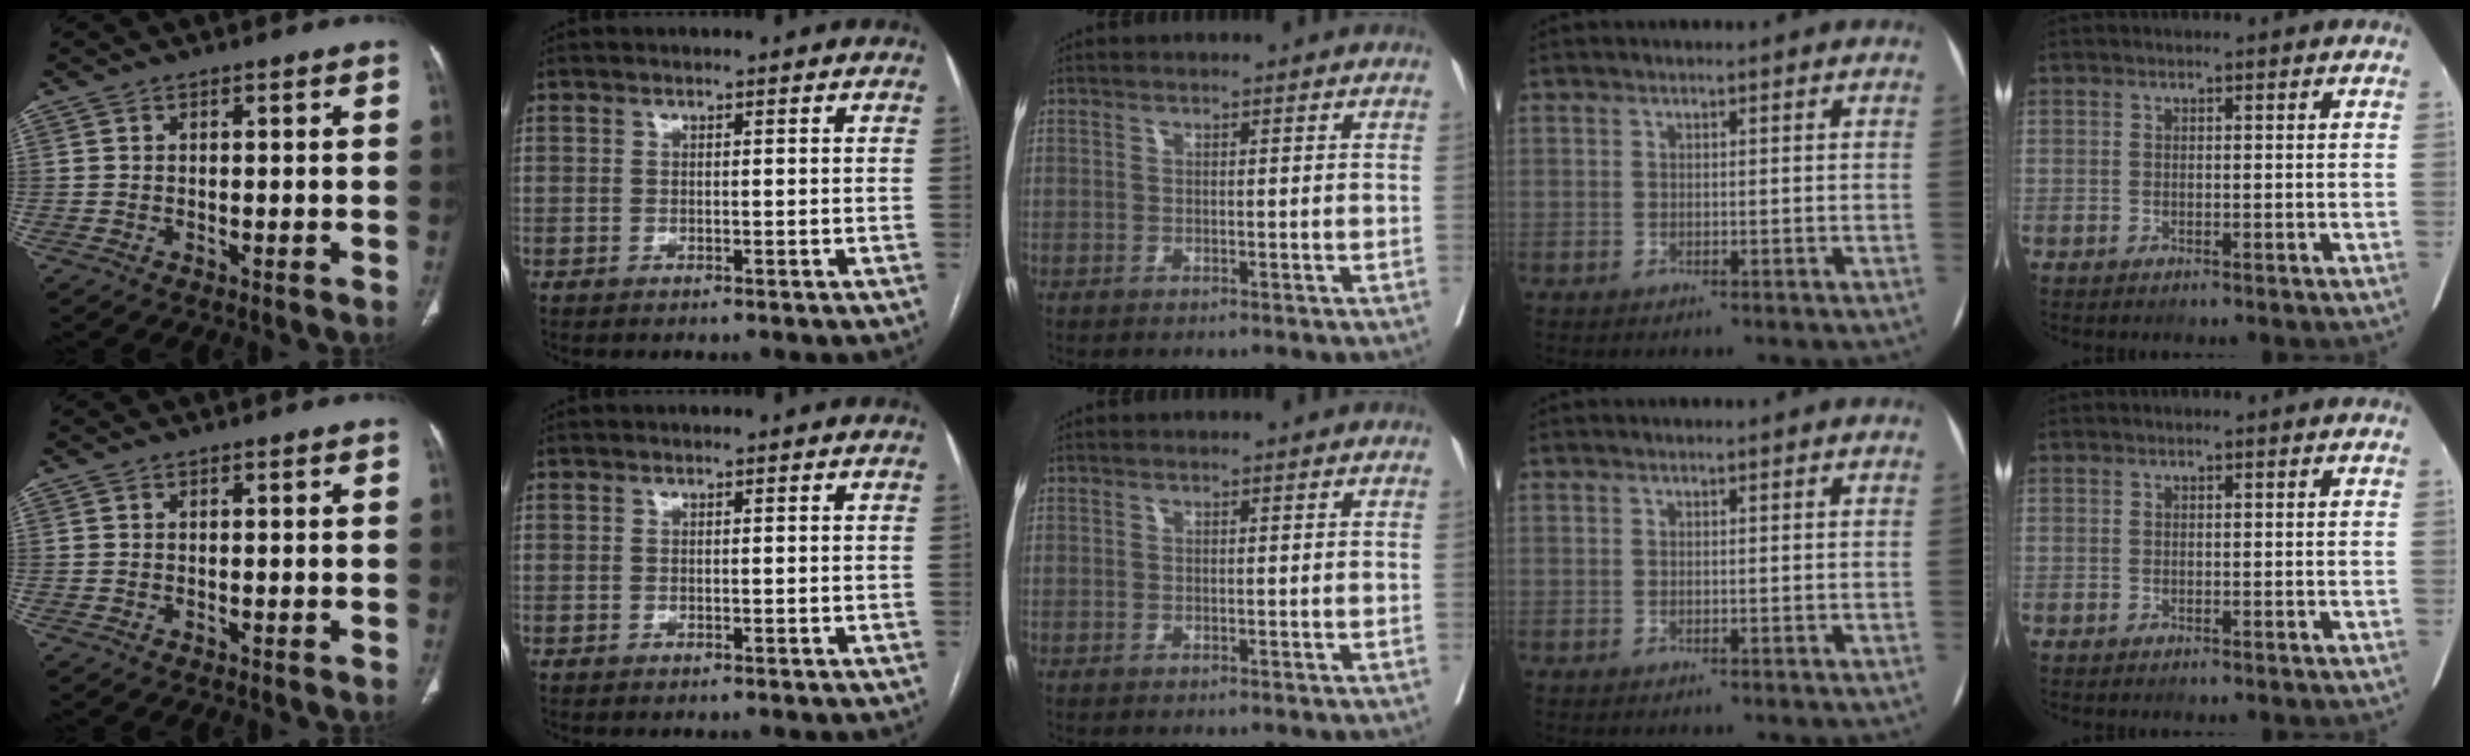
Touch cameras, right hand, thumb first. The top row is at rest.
{}